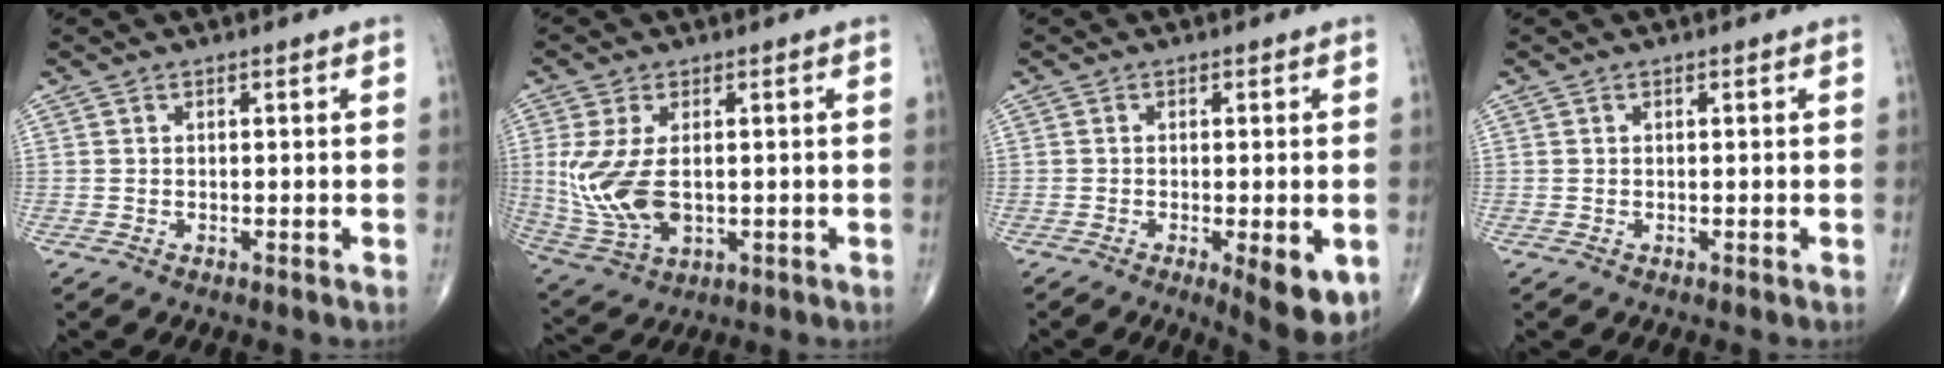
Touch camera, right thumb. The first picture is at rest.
{"total": 12.2, "force": [0.0, 6.9, 10.1], "torque": [-0.224, -0.014, 0.015]}
{"total": 8.4, "force": [-2.5, 2.5, 7.6], "torque": [-0.094, -0.017, -0.031]}
{"total": 0.0}